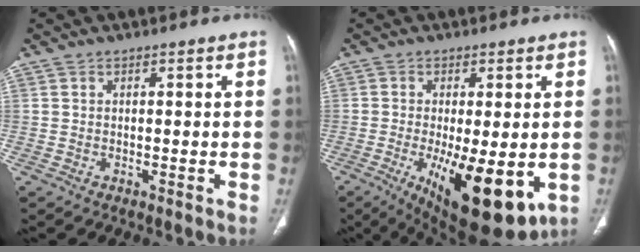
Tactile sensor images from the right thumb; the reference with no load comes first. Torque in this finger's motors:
{"motor_torque": [2.92, 2.09, 1.24, -1.14, 0.46]}